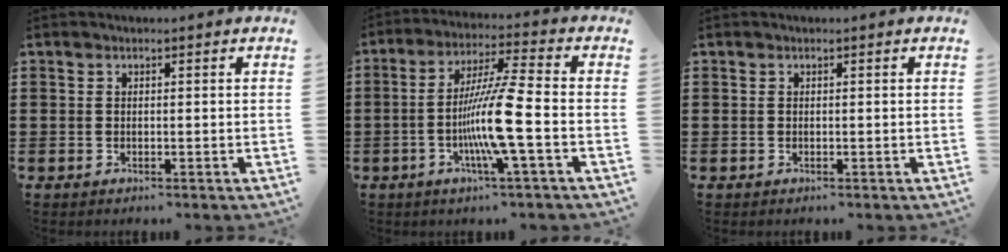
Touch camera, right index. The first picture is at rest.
{"total": 10.8, "force": [-2.9, -0.1, 10.4], "torque": [-0.206, -0.013, -0.063]}
{"total": 0.0}